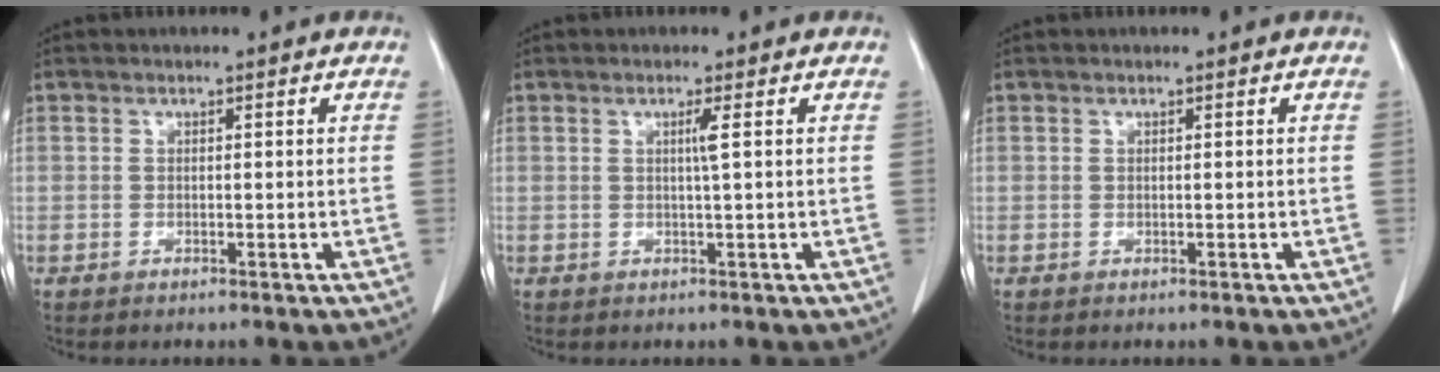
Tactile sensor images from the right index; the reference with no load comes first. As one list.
[{"total": 1.4, "force": [0.4, -0.5, 1.3], "torque": [-0.021, 0.001, 0.009]}, {"total": 0.0}]